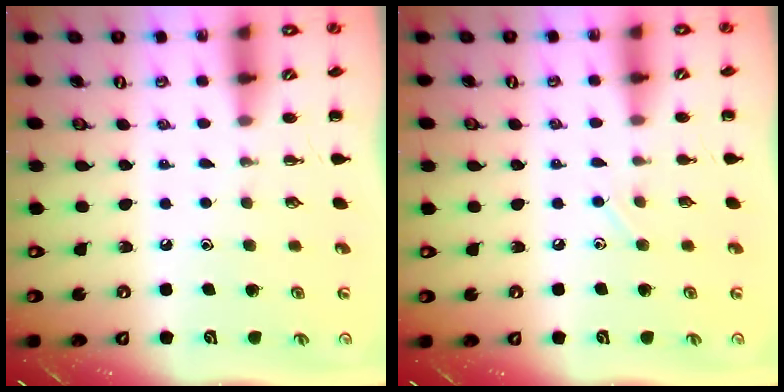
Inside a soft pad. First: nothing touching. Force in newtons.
{"total": 4.1, "press": 3.9, "slide": 1.1}